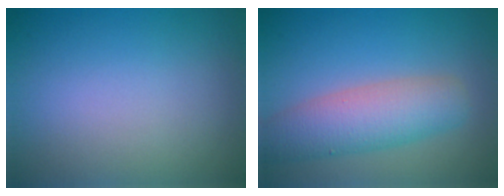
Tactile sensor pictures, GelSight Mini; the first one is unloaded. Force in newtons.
{"total": 5.5, "press": 5.5, "slide": 0.3}